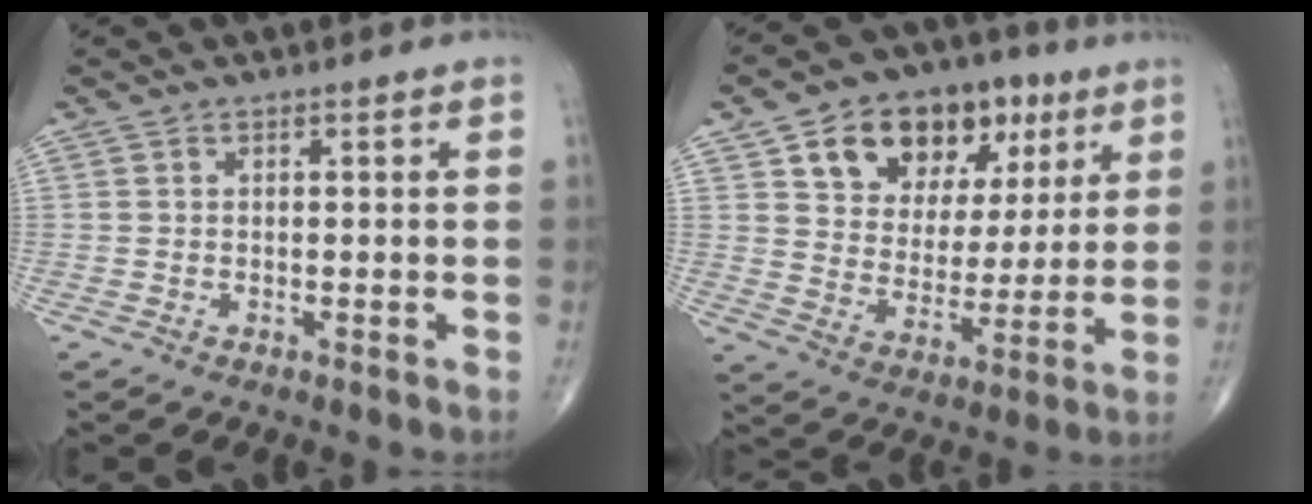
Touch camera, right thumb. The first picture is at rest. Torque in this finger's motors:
{"motor_torque": [-0.08, 1.45, 0.27, 0.25, 0.18]}